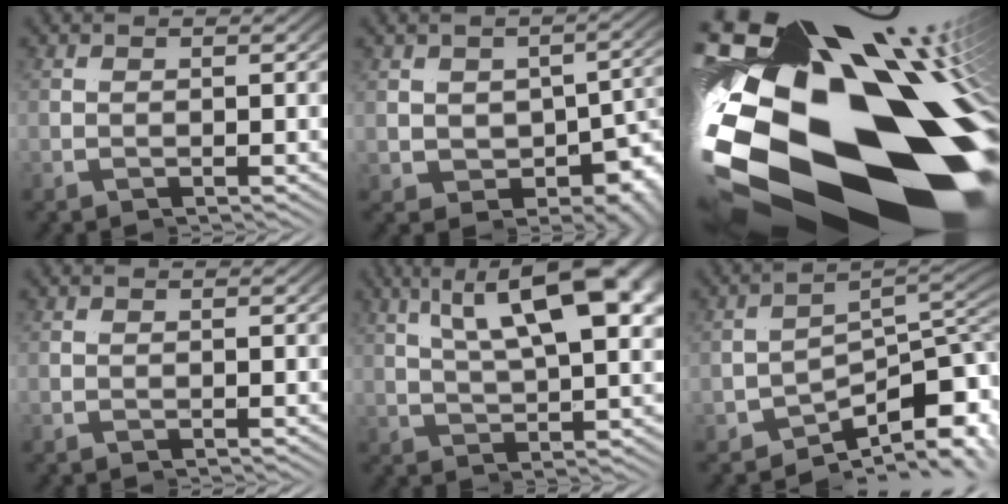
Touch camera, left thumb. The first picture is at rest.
{"total": 8.2, "force": [0.7, 6.5, 4.9], "torque": [-0.082, -0.012, 0.009]}
{"total": 33.4, "force": [-6.6, 19.6, 26.2], "torque": [-0.538, -0.085, -0.063]}
{"total": 0.0}
{"total": 6.9, "force": [3.3, -0.2, 6.1], "torque": [-0.064, 0.044, 0.034]}
{"total": 6.1, "force": [-1.6, 2.0, 5.5], "torque": [-0.081, -0.004, -0.027]}